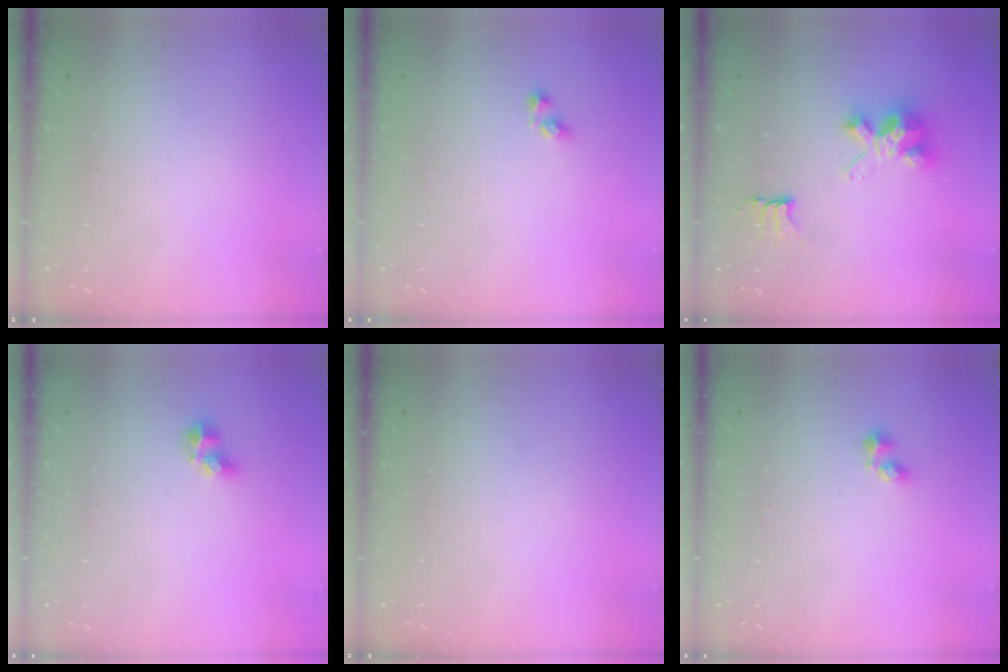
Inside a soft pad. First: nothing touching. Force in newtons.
{"total": 2.4, "press": 2.1, "slide": 1.2}
{"total": 6.6, "press": 6.6, "slide": 0.1}
{"total": 5.0, "press": 4.9, "slide": 0.6}
{"total": 0.0}
{"total": 2.2, "press": 2.1, "slide": 0.7}